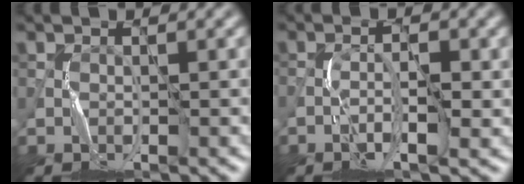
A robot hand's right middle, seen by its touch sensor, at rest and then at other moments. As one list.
[{"total": 2.6, "force": [-1.0, 0.6, 2.4], "torque": [-0.046, 0.001, -0.019]}]